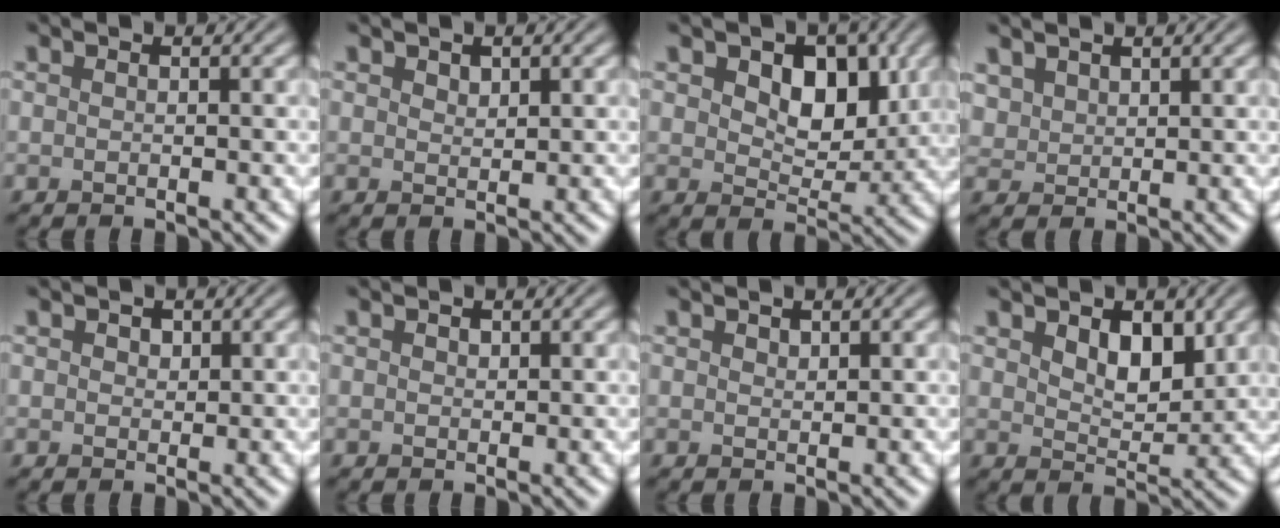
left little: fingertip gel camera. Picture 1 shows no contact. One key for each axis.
{"total": 0.9, "fx": 0.6, "fy": 0.5, "fz": 0.5, "tx": -0.010, "ty": -0.001, "tz": 0.011}
{"total": 5.7, "fx": 1.7, "fy": 3.6, "fz": 4.1, "tx": -0.065, "ty": -0.013, "tz": 0.015}
{"total": 2.0, "fx": 1.4, "fy": 1.2, "fz": 0.8, "tx": -0.029, "ty": -0.004, "tz": 0.037}
{"total": 1.3, "fx": 0.5, "fy": 1.0, "fz": 0.6, "tx": -0.013, "ty": 0.002, "tz": 0.003}
{"total": 0.5, "fx": 0.3, "fy": 0.4, "fz": 0.2, "tx": -0.005, "ty": -0.001, "tz": 0.003}
{"total": 0.6, "fx": 0.4, "fy": 0.3, "fz": 0.3, "tx": -0.007, "ty": -0.001, "tz": 0.006}
{"total": 3.6, "fx": 1.3, "fy": 2.1, "fz": 2.6, "tx": -0.052, "ty": -0.010, "tz": 0.019}